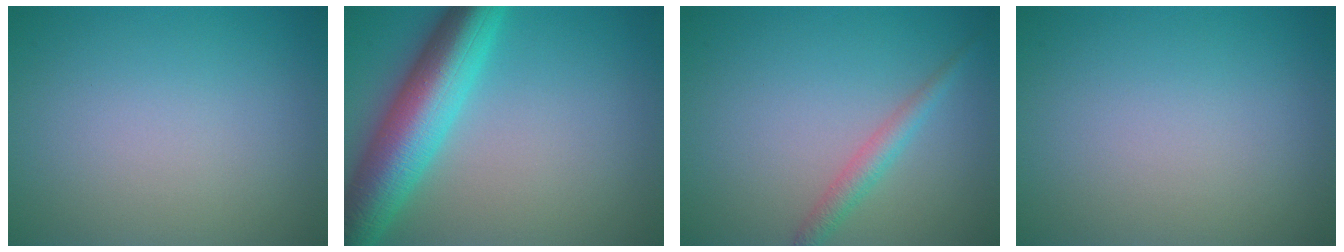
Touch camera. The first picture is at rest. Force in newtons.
{"total": 8.9, "press": 8.9, "slide": 0.1}
{"total": 1.9, "press": 1.9, "slide": 0.1}
{"total": 0.0}